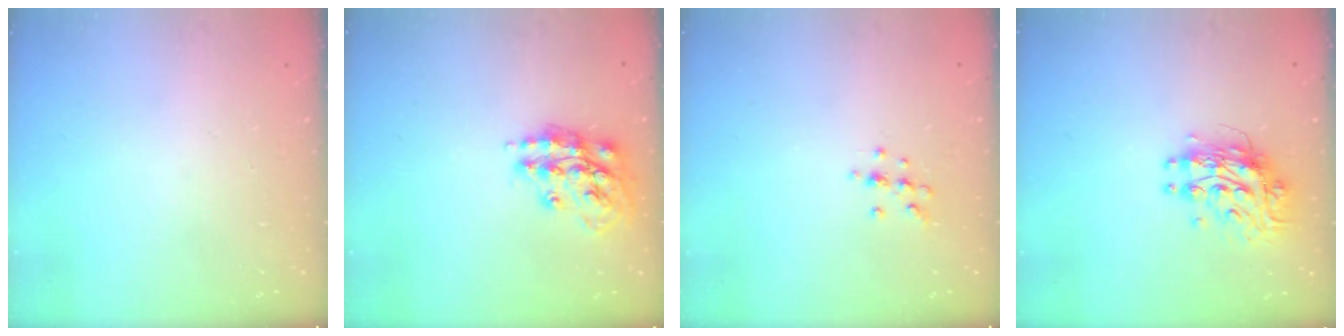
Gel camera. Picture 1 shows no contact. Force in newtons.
{"total": 15.1, "press": 15.0, "slide": 1.0}
{"total": 6.5, "press": 6.2, "slide": 2.1}
{"total": 9.7, "press": 9.6, "slide": 0.9}